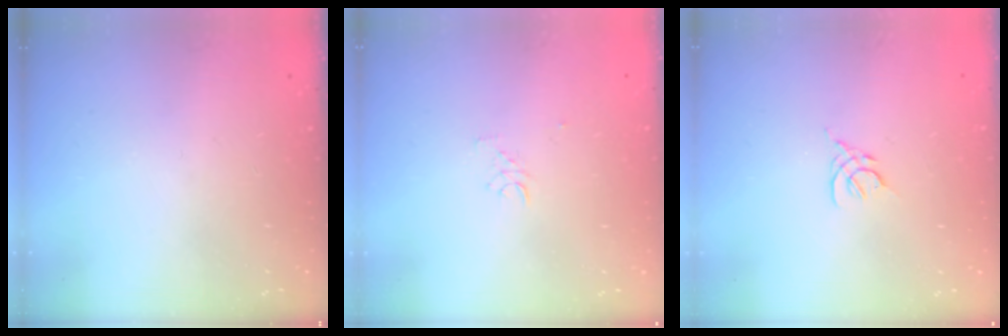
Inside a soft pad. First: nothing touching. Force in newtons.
{"total": 2.6, "press": 2.6, "slide": 0.1}
{"total": 2.4, "press": 2.3, "slide": 0.6}